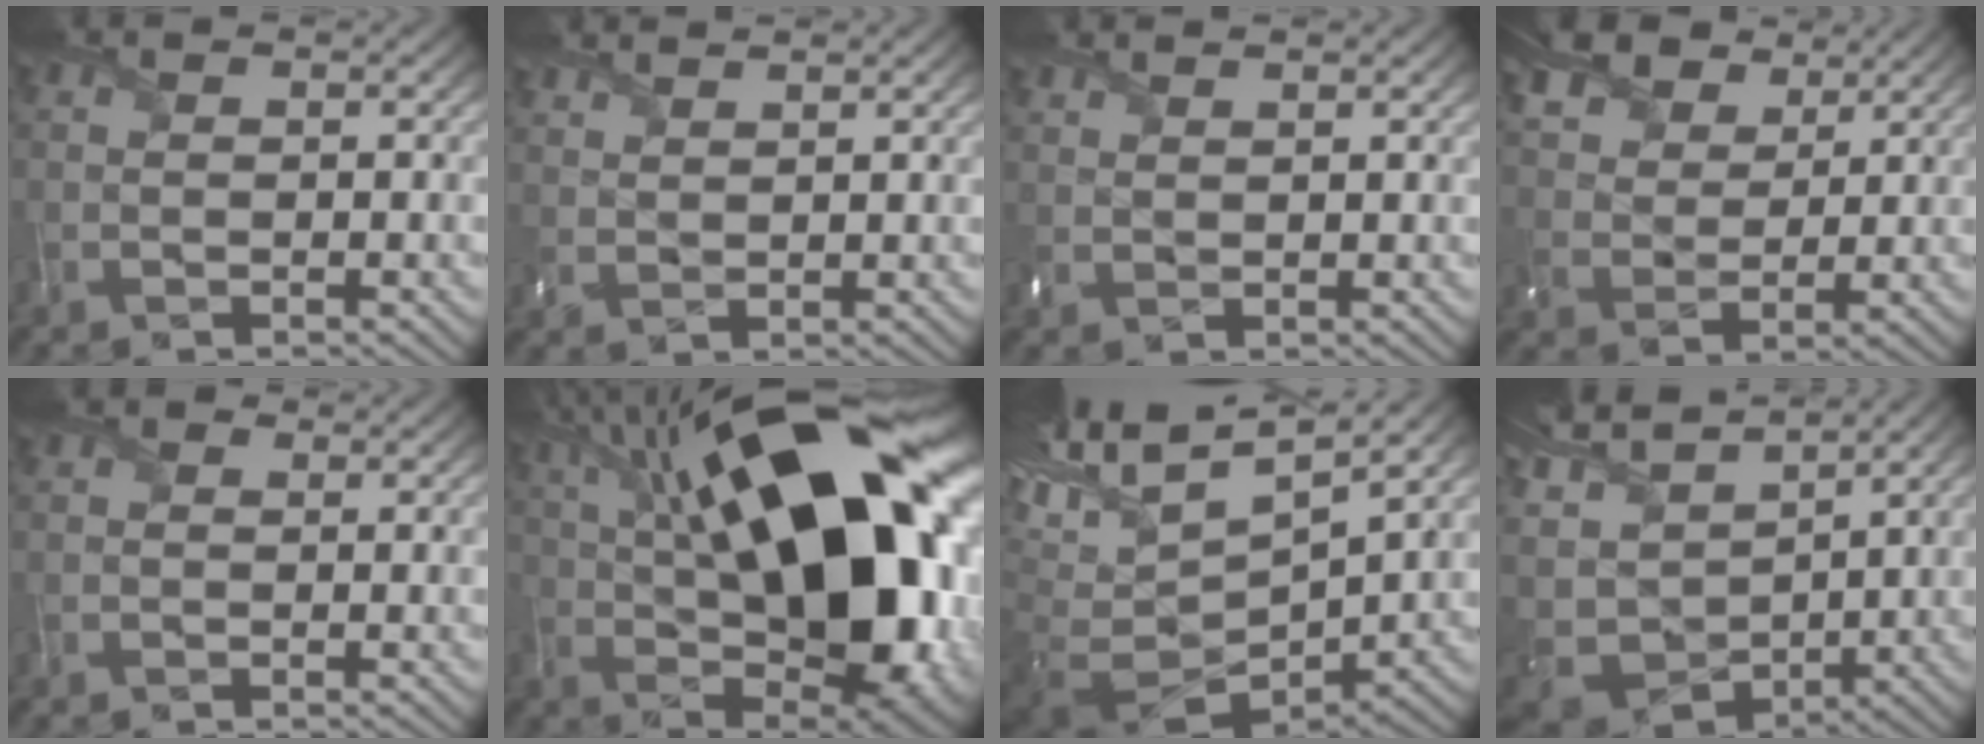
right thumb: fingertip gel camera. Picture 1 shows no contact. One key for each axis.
{"total": 3.0, "fx": 2.7, "fy": 0.4, "fz": 1.3, "tx": -0.031, "ty": 0.000, "tz": 0.053}
{"total": 1.9, "fx": 1.8, "fy": 0.1, "fz": 0.7, "tx": -0.024, "ty": 0.002, "tz": 0.039}
{"total": 9.5, "fx": 6.7, "fy": 4.9, "fz": 4.7, "tx": -0.142, "ty": 0.022, "tz": 0.119}
{"total": 0.6, "fx": 0.0, "fy": 0.6, "fz": 0.2, "tx": -0.001, "ty": -0.004, "tz": -0.007}
{"total": 22.6, "fx": 5.3, "fy": 10.8, "fz": 19.2, "tx": -0.313, "ty": 0.037, "tz": 0.088}
{"total": 15.3, "fx": 4.1, "fy": 7.6, "fz": 12.6, "tx": -0.271, "ty": -0.016, "tz": 0.119}
{"total": 10.9, "fx": 2.7, "fy": 6.9, "fz": 8.0, "tx": -0.234, "ty": 0.005, "tz": 0.064}